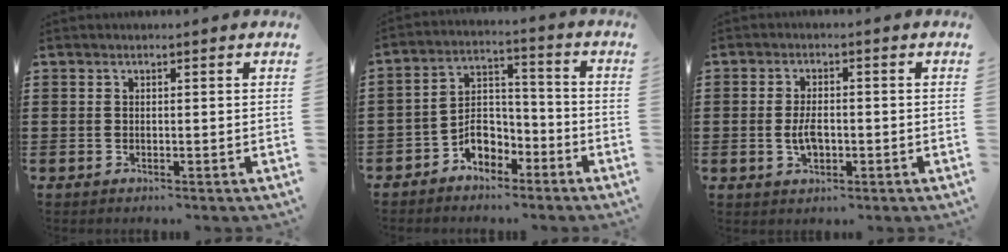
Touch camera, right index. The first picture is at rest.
{"total": 5.8, "force": [-3.7, 3.8, 2.5], "torque": [-0.048, 0.015, -0.070]}
{"total": 3.8, "force": [-0.6, 1.9, 3.3], "torque": [-0.067, 0.000, -0.012]}